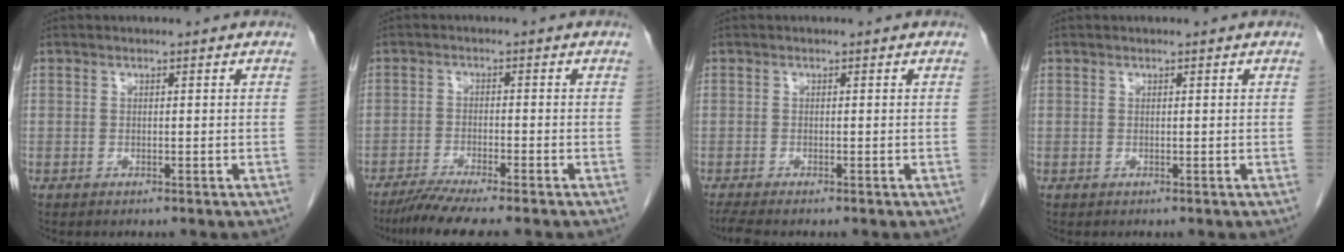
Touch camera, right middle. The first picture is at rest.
{"total": 7.0, "force": [-5.8, -0.5, 3.8], "torque": [-0.058, -0.020, -0.097]}
{"total": 2.7, "force": [-2.2, 0.0, 1.5], "torque": [-0.026, -0.008, -0.039]}
{"total": 0.0}